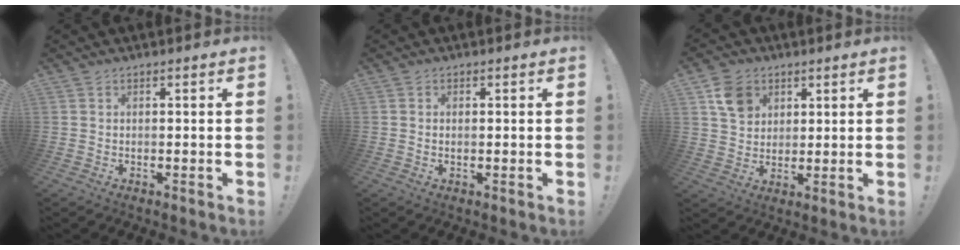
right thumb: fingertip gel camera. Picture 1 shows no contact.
{"total": 0.7, "force": [-0.2, 0.3, 0.6], "torque": [-0.015, 0.001, -0.003]}
{"total": 8.4, "force": [4.1, 6.7, 3.1], "torque": [-0.036, -0.018, 0.081]}